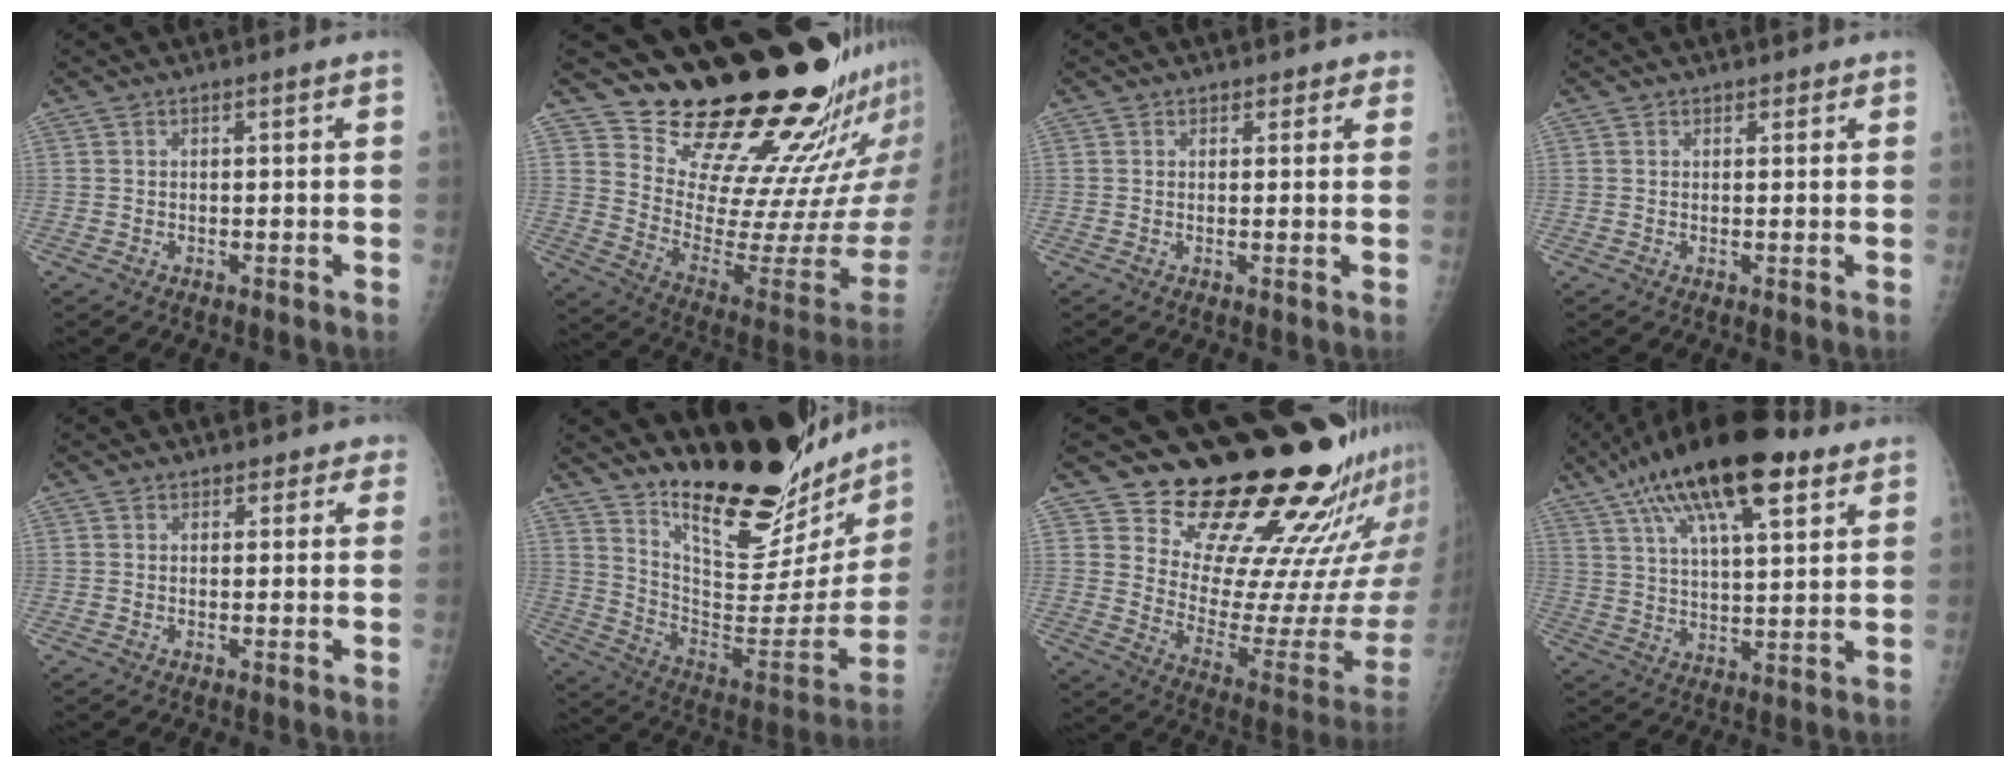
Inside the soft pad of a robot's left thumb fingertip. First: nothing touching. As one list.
[{"total": 23.1, "force": [19.4, 4.7, 11.6], "torque": [-0.125, -0.193, 0.285]}, {"total": 1.8, "force": [1.3, 1.2, 0.0], "torque": [0.026, -0.005, 0.006]}, {"total": 0.9, "force": [0.7, 0.6, 0.0], "torque": [0.012, -0.004, 0.005]}, {"total": 2.2, "force": [1.6, 1.5, -0.1], "torque": [0.029, -0.007, 0.006]}, {"total": 28.5, "force": [23.1, 8.1, 14.7], "torque": [-0.195, -0.157, 0.341]}, {"total": 23.7, "force": [18.7, 7.0, 12.8], "torque": [-0.146, -0.167, 0.261]}, {"total": 20.7, "force": [11.6, 7.2, 15.6], "torque": [-0.255, -0.010, 0.193]}]